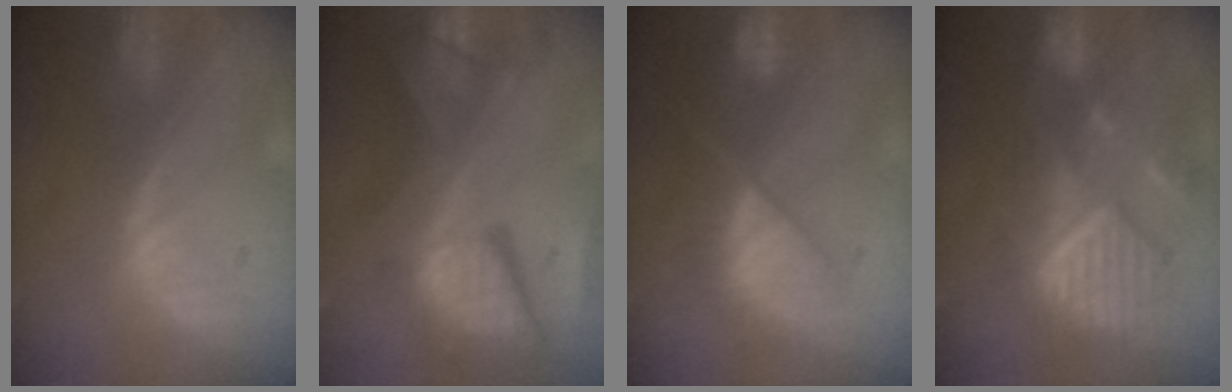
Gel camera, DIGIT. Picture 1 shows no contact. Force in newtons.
{"total": 12.9, "press": 10.6, "slide": 7.4}
{"total": 9.7, "press": 8.3, "slide": 5.0}
{"total": 11.1, "press": 10.0, "slide": 4.9}